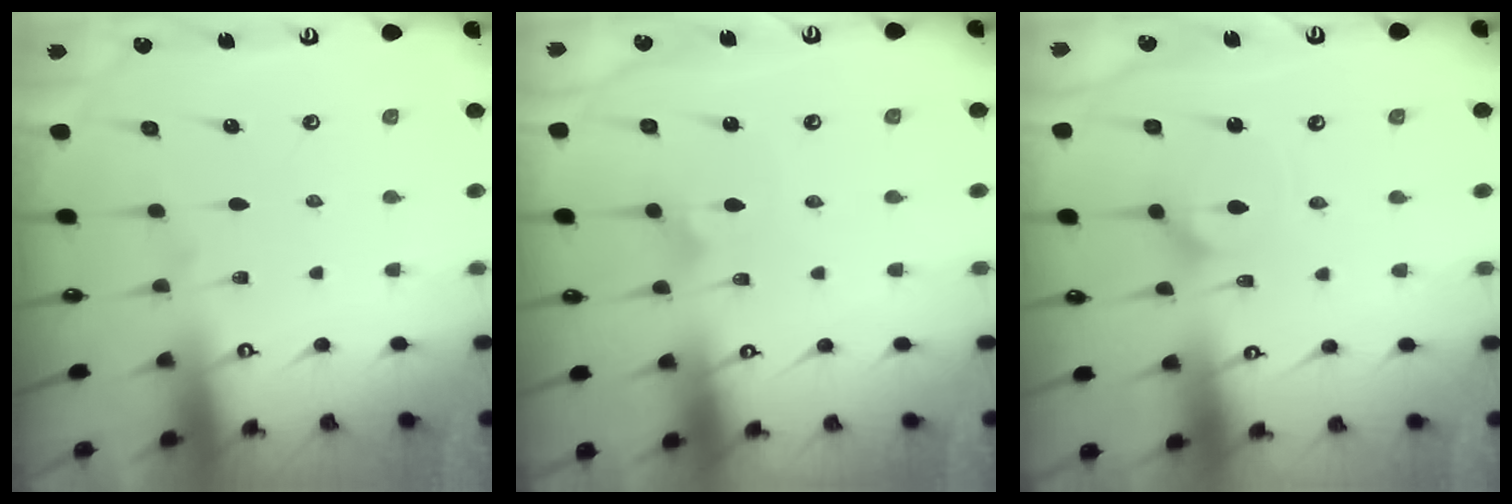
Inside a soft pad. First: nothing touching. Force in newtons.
{"total": 2.1, "press": 2.1, "slide": 0.1}
{"total": 5.6, "press": 5.6, "slide": 0.5}